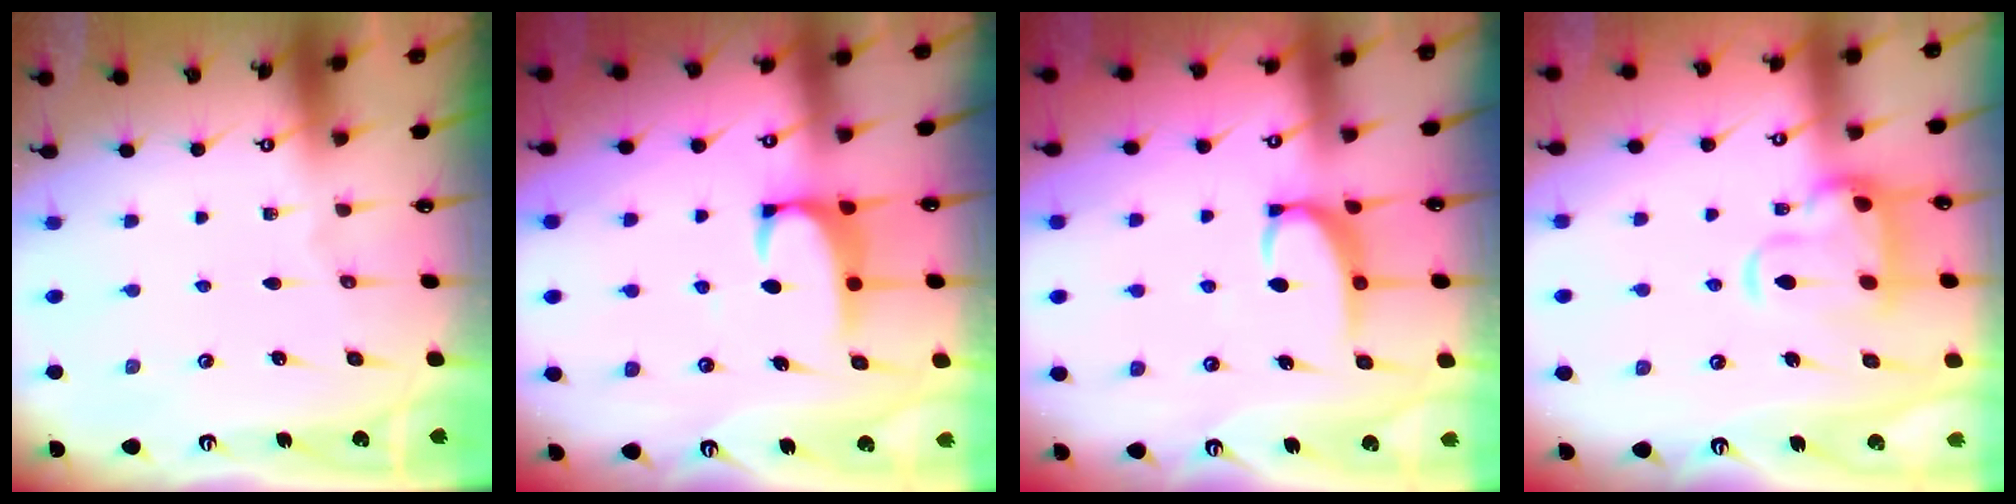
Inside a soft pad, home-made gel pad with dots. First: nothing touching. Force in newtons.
{"total": 2.0, "press": 1.9, "slide": 0.6}
{"total": 4.3, "press": 4.2, "slide": 0.9}
{"total": 6.5, "press": 6.3, "slide": 1.6}